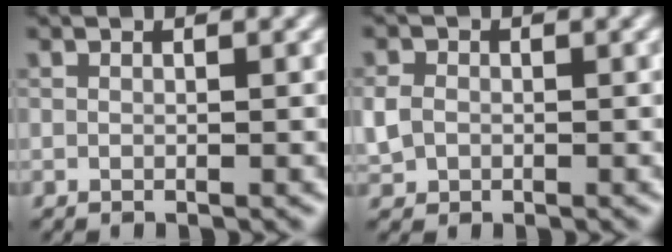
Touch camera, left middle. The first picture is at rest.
{"total": 2.0, "force": [-0.1, 1.8, 1.0], "torque": [-0.020, -0.001, -0.007]}